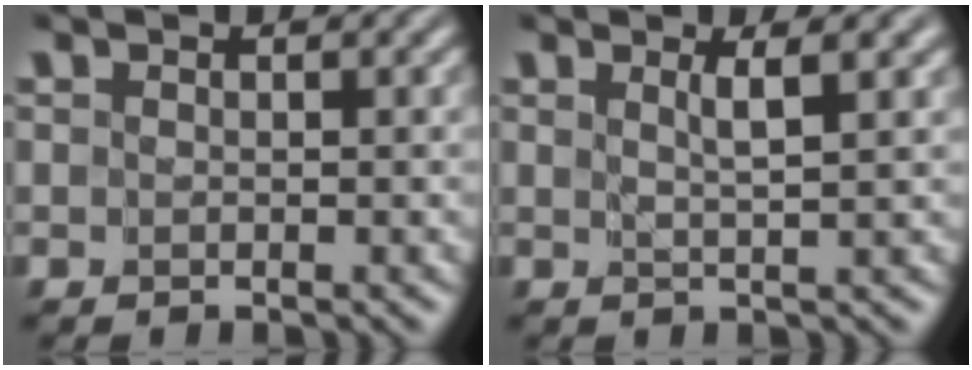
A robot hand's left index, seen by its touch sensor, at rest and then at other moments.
{"total": 2.2, "force": [1.0, 0.2, 1.9], "torque": [-0.021, 0.001, 0.013]}